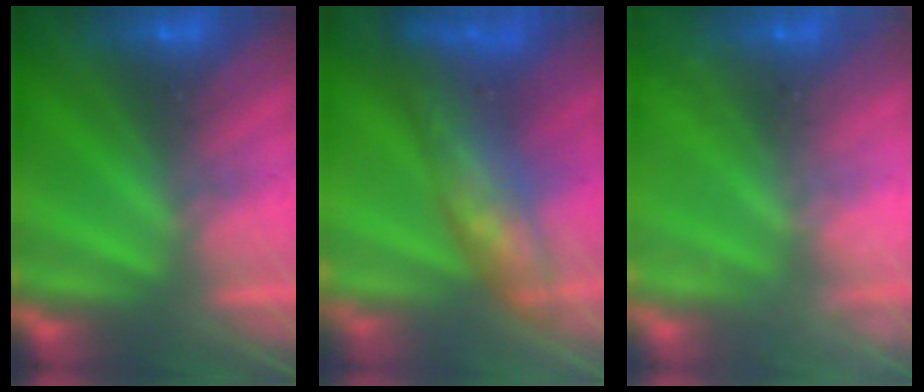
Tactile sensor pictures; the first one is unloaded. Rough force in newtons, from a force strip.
{"total": 7.8}
{"total": 2.3}